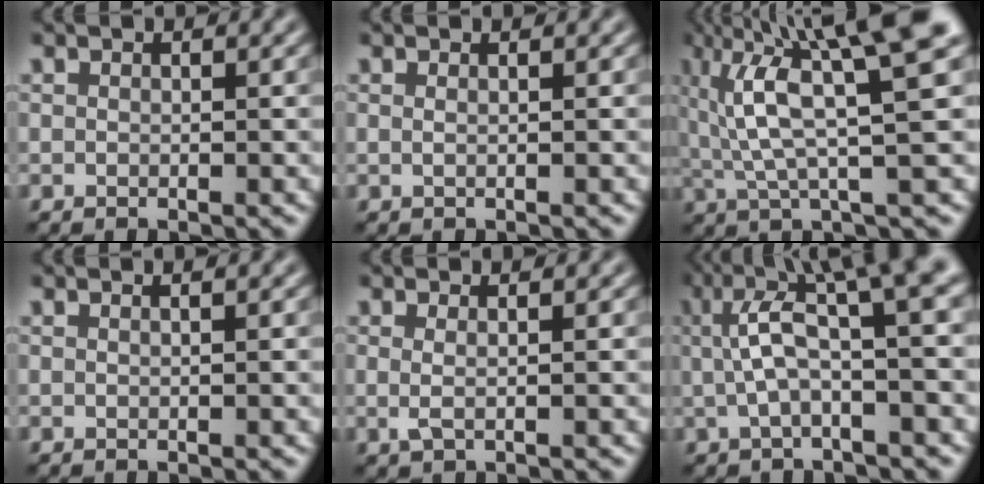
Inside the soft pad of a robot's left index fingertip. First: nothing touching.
{"total": 0.8, "force": [0.3, 0.4, 0.7], "torque": [-0.007, -0.004, -0.005]}
{"total": 10.9, "force": [4.9, 2.3, 9.4], "torque": [-0.156, 0.027, 0.083]}
{"total": 0.9, "force": [0.4, 0.4, 0.7], "torque": [-0.004, -0.003, -0.005]}
{"total": 1.4, "force": [0.1, 0.5, 1.3], "torque": [-0.022, -0.003, -0.001]}
{"total": 7.5, "force": [2.3, 1.8, 6.9], "torque": [-0.121, 0.018, 0.035]}